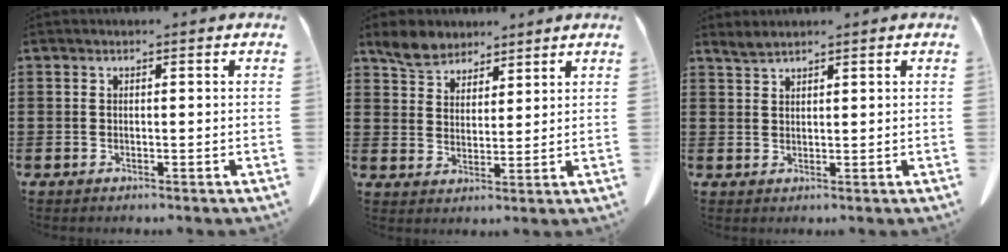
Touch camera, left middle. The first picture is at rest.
{"total": 5.3, "force": [4.6, 2.4, 0.9], "torque": [-0.039, -0.006, 0.089]}
{"total": 1.6, "force": [1.5, 0.0, 0.5], "torque": [-0.014, -0.002, 0.029]}